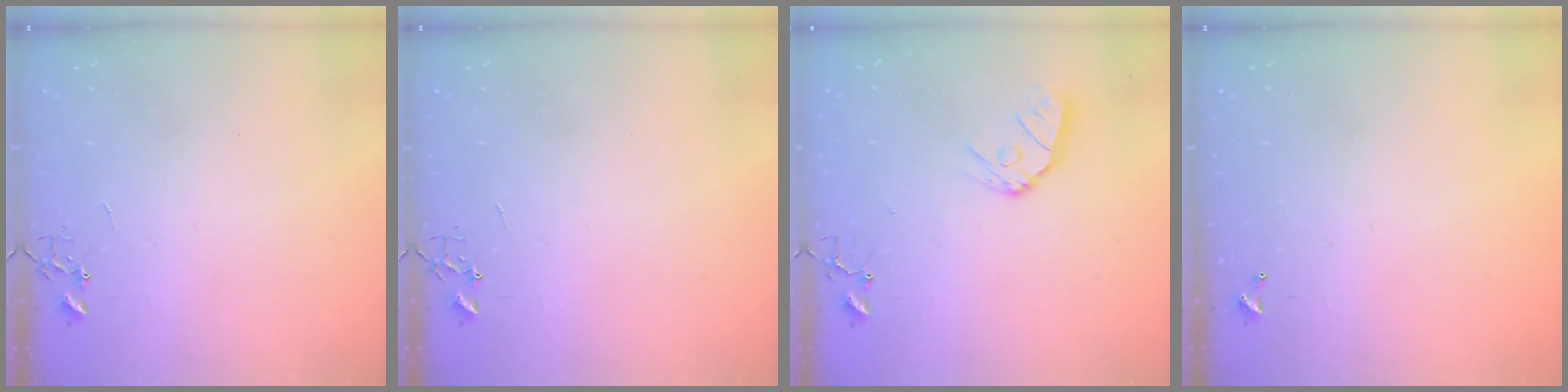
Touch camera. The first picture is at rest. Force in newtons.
{"total": 0.0}
{"total": 9.7, "press": 9.7, "slide": 0.9}
{"total": 0.0}